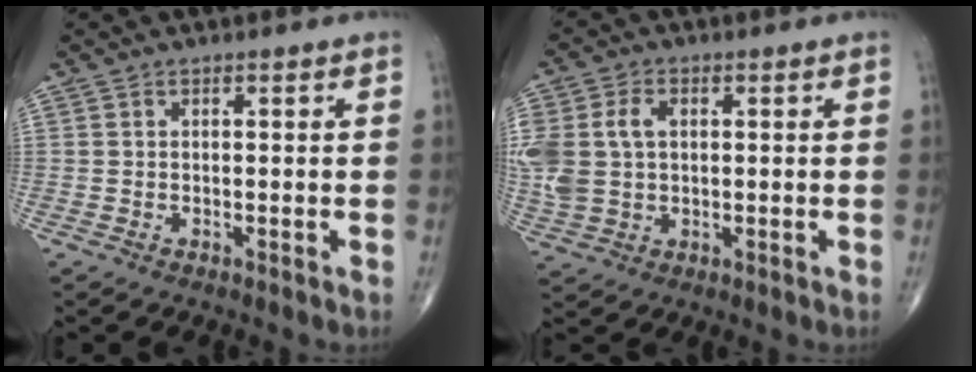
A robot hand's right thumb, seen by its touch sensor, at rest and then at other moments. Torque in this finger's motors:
{"motor_torque": [1.48, 1.55, 1.21, 0.22, 0.10]}